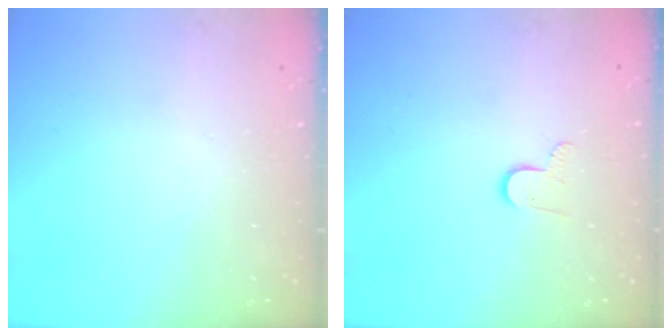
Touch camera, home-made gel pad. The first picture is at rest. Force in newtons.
{"total": 5.2, "press": 5.2, "slide": 0.4}